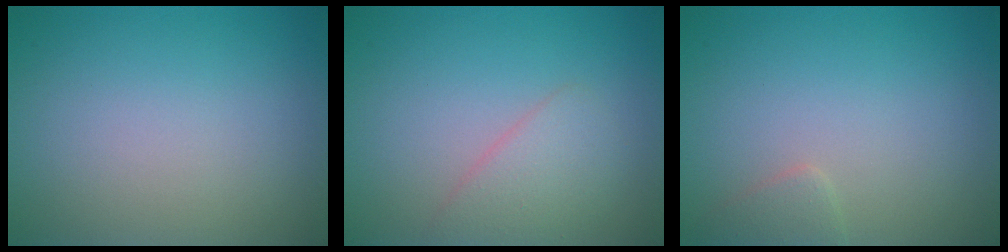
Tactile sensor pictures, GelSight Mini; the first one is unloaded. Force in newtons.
{"total": 2.3, "press": 2.3, "slide": 0.0}
{"total": 1.2, "press": 1.2, "slide": 0.1}